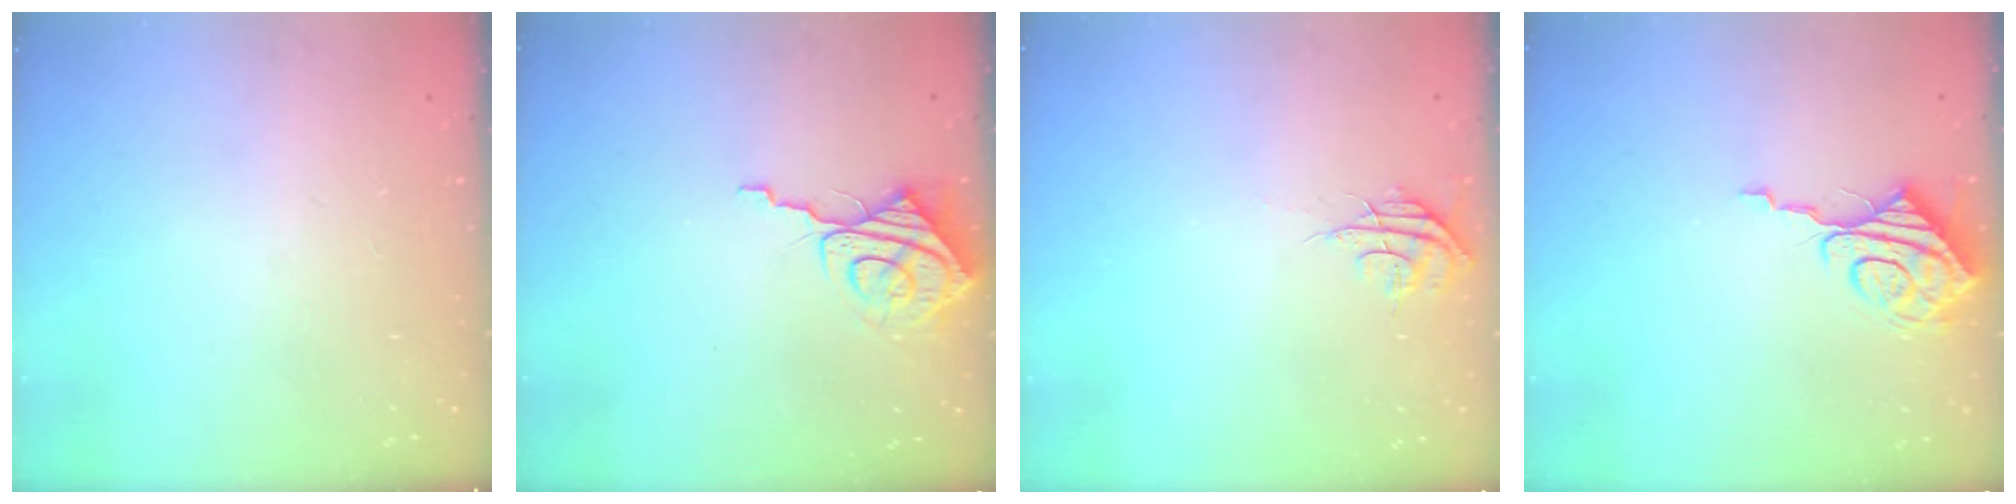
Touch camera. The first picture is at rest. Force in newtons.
{"total": 8.4, "press": 8.4, "slide": 0.8}
{"total": 5.5, "press": 5.4, "slide": 0.6}
{"total": 11.6, "press": 11.5, "slide": 1.1}